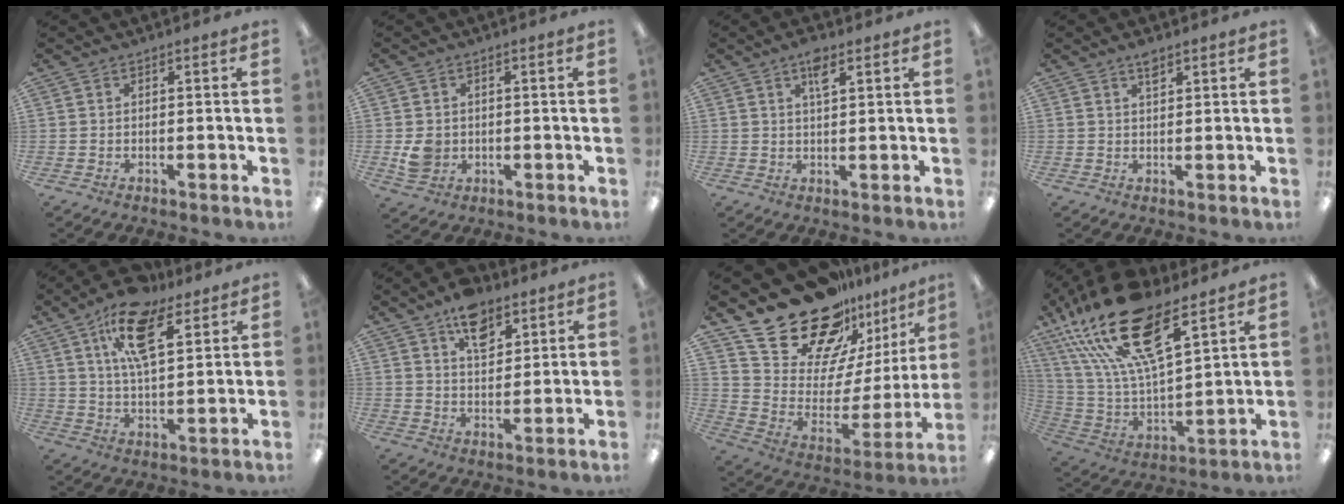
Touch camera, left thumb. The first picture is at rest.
{"total": 4.7, "force": [-0.1, 4.1, 2.2], "torque": [-0.031, -0.002, -0.002]}
{"total": 4.3, "force": [2.7, 1.5, 3.0], "torque": [-0.051, -0.003, 0.044]}
{"total": 2.6, "force": [1.9, 1.0, 1.4], "torque": [-0.016, -0.007, 0.030]}
{"total": 15.6, "force": [9.2, 6.9, 10.5], "torque": [-0.179, -0.025, 0.160]}
{"total": 10.0, "force": [6.5, 5.8, 4.8], "torque": [-0.057, -0.031, 0.114]}
{"total": 27.6, "force": [20.7, 13.2, 12.6], "torque": [-0.204, -0.139, 0.385]}
{"total": 25.3, "force": [16.1, 9.9, 16.8], "torque": [-0.324, -0.088, 0.282]}